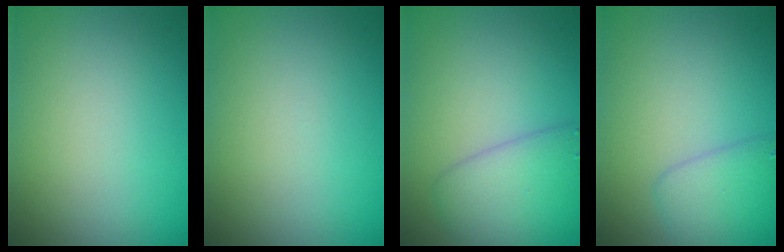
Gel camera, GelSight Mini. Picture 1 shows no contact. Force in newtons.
{"total": 0.0}
{"total": 3.9, "press": 3.9, "slide": 0.1}
{"total": 2.6, "press": 2.5, "slide": 0.2}